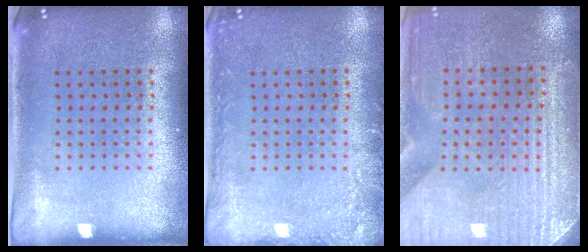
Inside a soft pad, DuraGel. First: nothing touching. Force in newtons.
{"total": 2.0, "press": 2.0, "slide": 0.2}
{"total": 3.2, "press": 3.1, "slide": 0.5}